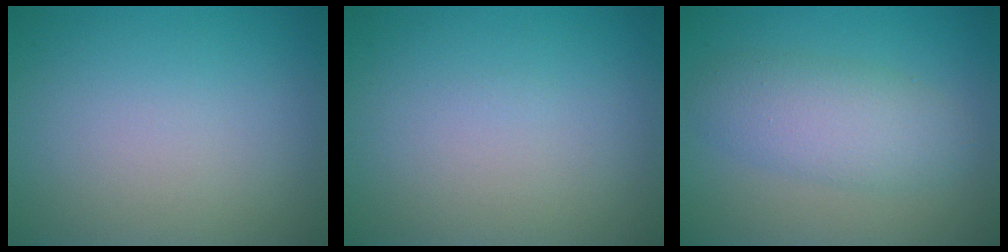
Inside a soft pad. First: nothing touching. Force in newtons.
{"total": 0.0}
{"total": 4.3, "press": 4.3, "slide": 0.0}